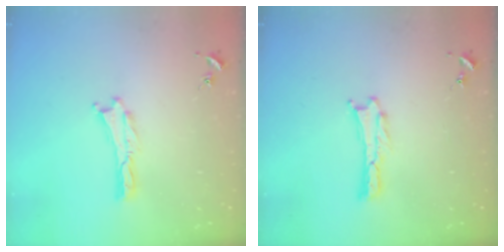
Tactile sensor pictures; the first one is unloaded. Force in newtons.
{"total": 0.0}